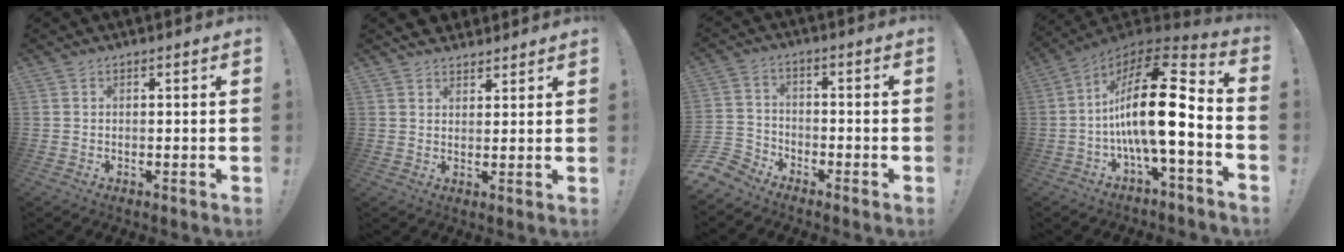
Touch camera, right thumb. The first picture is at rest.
{"total": 3.8, "force": [3.3, 1.9, 0.2], "torque": [0.010, -0.021, 0.060]}
{"total": 5.7, "force": [-4.7, 3.1, 0.7], "torque": [-0.018, 0.025, -0.094]}
{"total": 22.7, "force": [-2.1, 6.8, 21.5], "torque": [-0.374, 0.005, -0.041]}